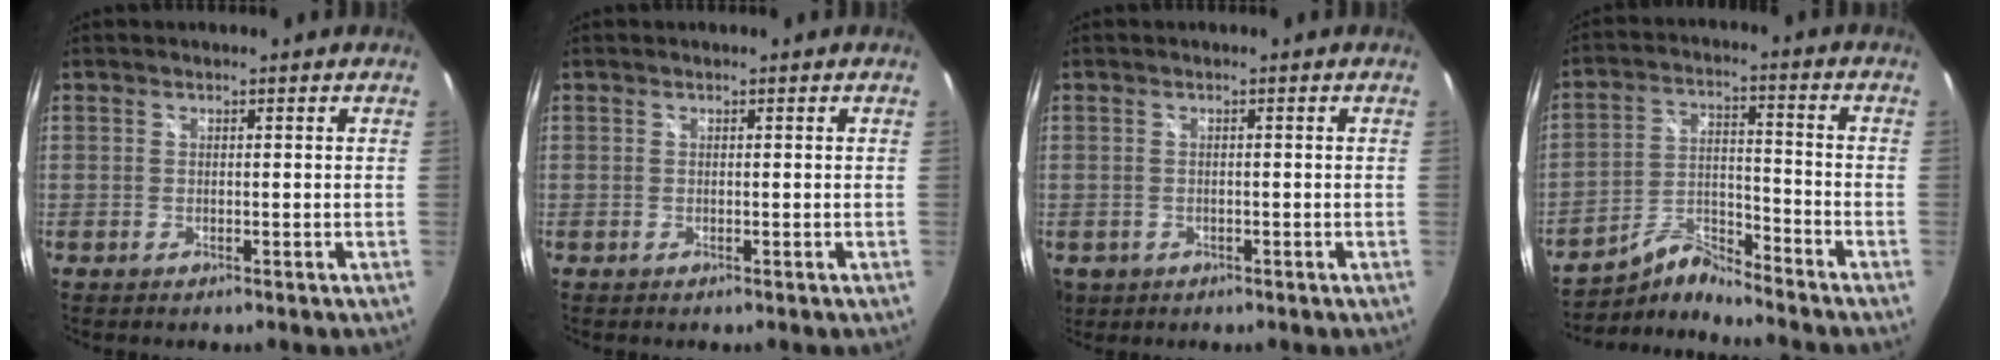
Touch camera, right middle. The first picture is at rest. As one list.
[{"total": 0.0}, {"total": 5.0, "force": [-2.0, 4.2, 2.0], "torque": [-0.052, -0.011, -0.025]}, {"total": 7.2, "force": [-7.2, -0.1, 0.7], "torque": [-0.022, 0.025, -0.144]}]